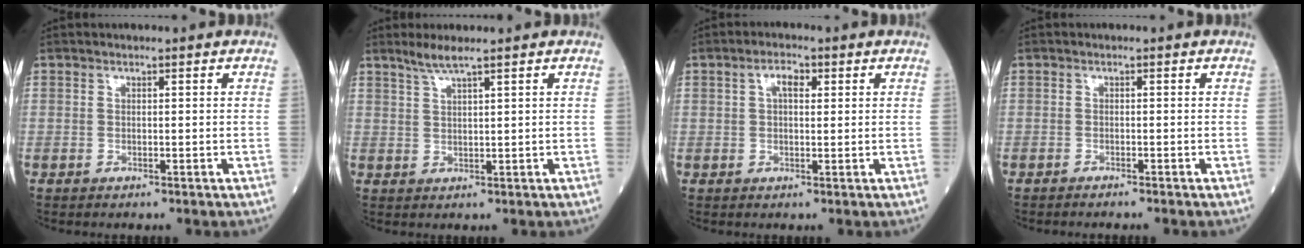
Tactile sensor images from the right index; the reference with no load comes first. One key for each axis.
{"total": 2.8, "fx": 2.3, "fy": -0.4, "fz": 1.6, "tx": -0.042, "ty": 0.002, "tz": 0.052}
{"total": 2.9, "fx": 1.1, "fy": 1.3, "fz": 2.4, "tx": -0.046, "ty": 0.011, "tz": 0.020}
{"total": 2.2, "fx": -1.9, "fy": -0.2, "fz": 1.0, "tx": -0.013, "ty": 0.002, "tz": -0.021}